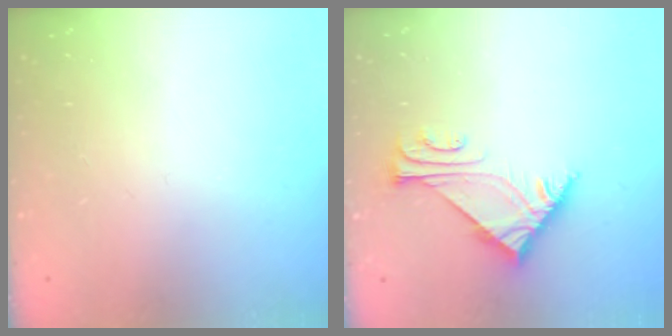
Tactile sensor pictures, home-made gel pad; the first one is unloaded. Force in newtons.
{"total": 5.4, "press": 5.3, "slide": 1.0}